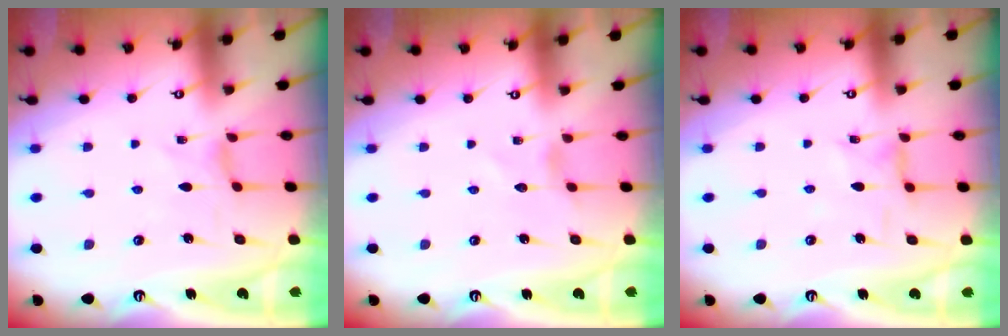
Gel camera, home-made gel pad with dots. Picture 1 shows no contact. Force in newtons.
{"total": 0.0}
{"total": 1.4, "press": 1.4, "slide": 0.3}